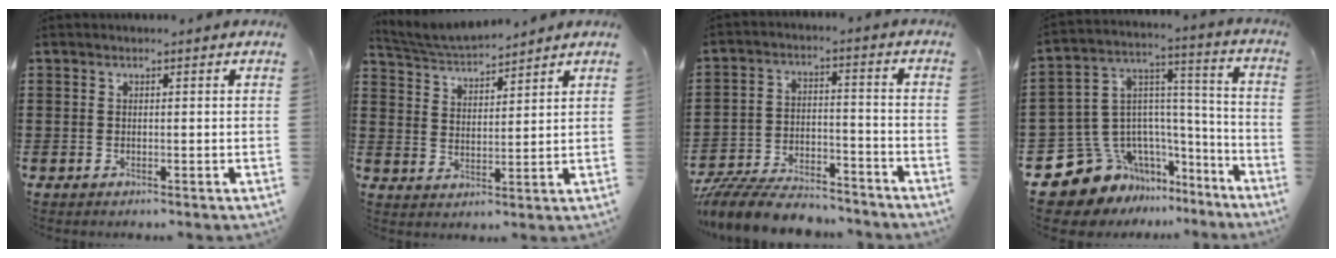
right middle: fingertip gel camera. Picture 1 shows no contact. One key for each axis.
{"total": 4.3, "fx": 4.2, "fy": 0.7, "fz": 0.4, "tx": -0.029, "ty": -0.018, "tz": 0.074}
{"total": 9.0, "fx": -8.5, "fy": 1.7, "fz": 2.3, "tx": -0.049, "ty": 0.015, "tz": -0.164}
{"total": 11.6, "fx": -8.6, "fy": 7.5, "fz": 2.1, "tx": -0.087, "ty": -0.005, "tz": -0.155}